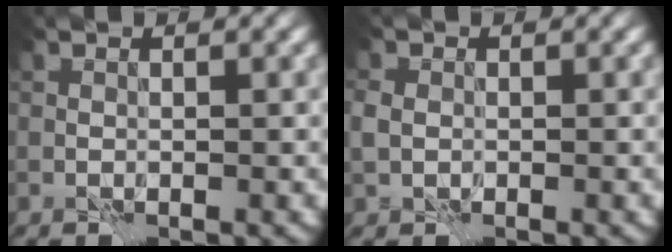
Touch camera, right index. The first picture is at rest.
{"total": 1.5, "force": [-0.2, 1.4, 0.7], "torque": [-0.018, -0.002, -0.011]}